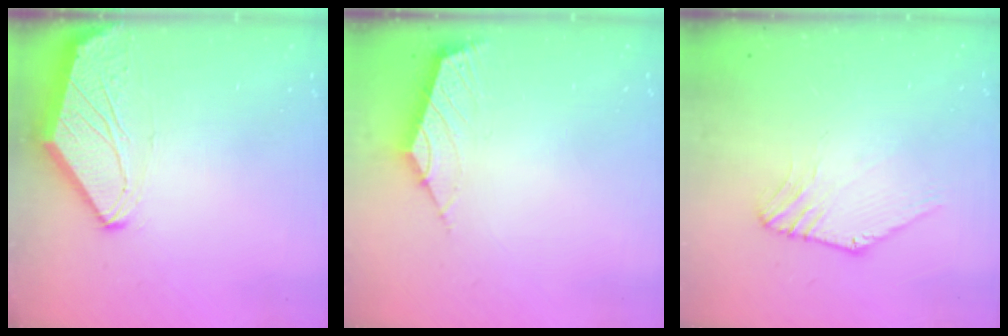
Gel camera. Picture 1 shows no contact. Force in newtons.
{"total": 2.6, "press": 2.5, "slide": 0.6}
{"total": 0.5, "press": 0.5, "slide": 0.3}